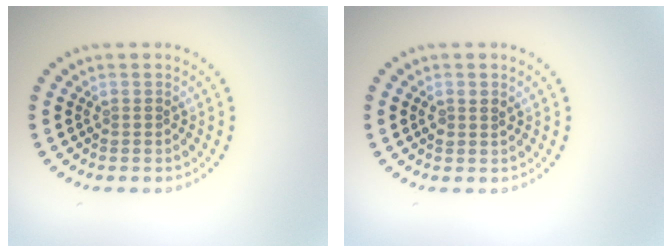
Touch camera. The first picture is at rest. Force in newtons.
{"total": 1.0, "press": 0.9, "slide": 0.4}